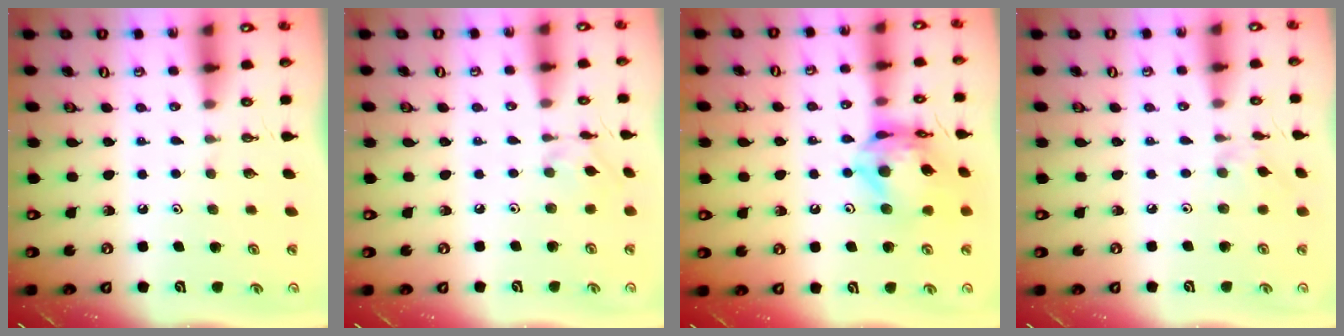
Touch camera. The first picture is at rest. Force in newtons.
{"total": 2.1, "press": 2.1, "slide": 0.3}
{"total": 14.6, "press": 14.6, "slide": 1.3}
{"total": 1.6, "press": 1.6, "slide": 0.3}